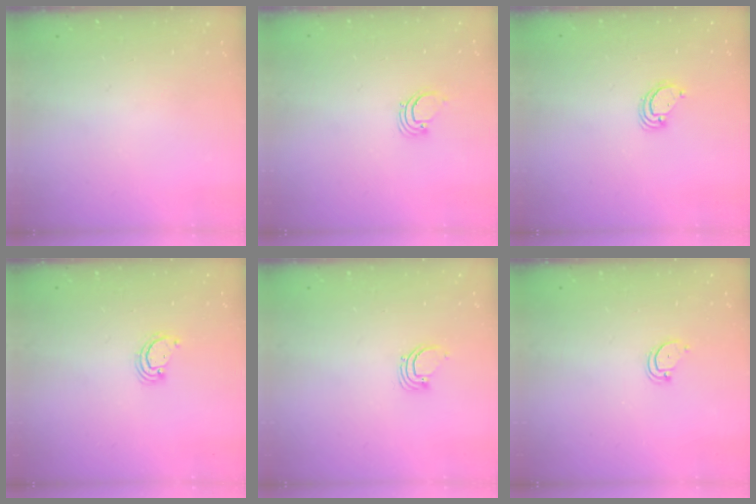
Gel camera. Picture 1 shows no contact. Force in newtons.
{"total": 1.9, "press": 1.9, "slide": 0.1}
{"total": 4.1, "press": 4.1, "slide": 0.2}
{"total": 2.6, "press": 2.6, "slide": 0.3}
{"total": 2.3, "press": 2.3, "slide": 0.1}
{"total": 3.0, "press": 3.0, "slide": 0.3}